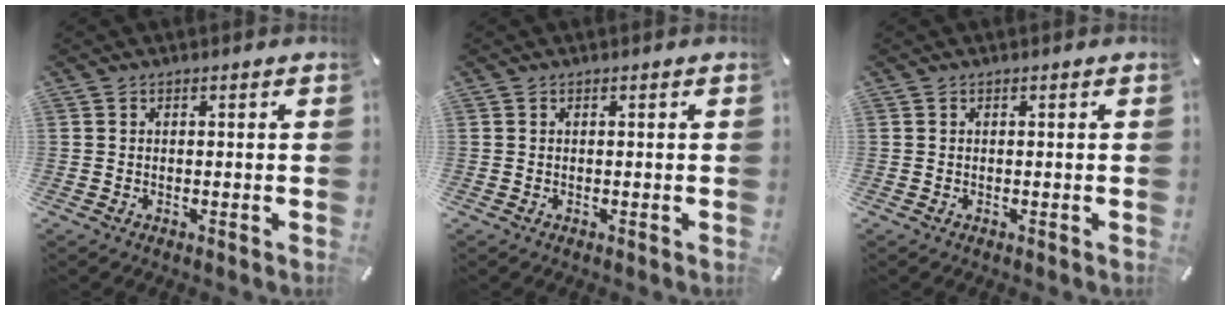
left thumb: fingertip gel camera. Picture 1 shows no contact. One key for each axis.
{"total": 0.0}
{"total": 0.0}